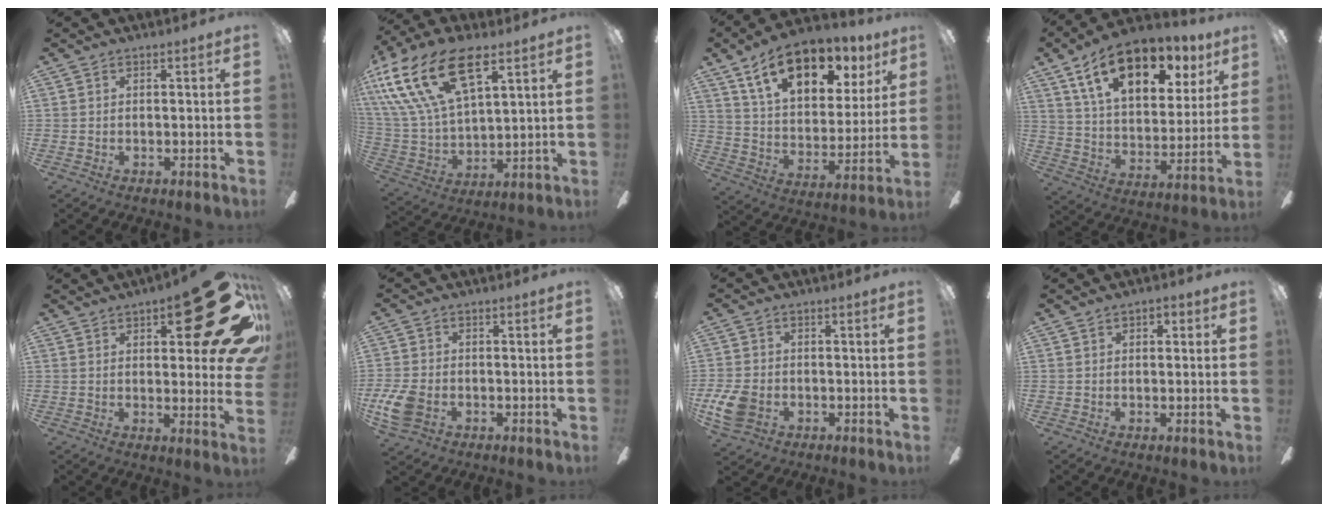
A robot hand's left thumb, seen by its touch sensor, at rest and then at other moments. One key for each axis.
{"total": 24.3, "fx": 13.1, "fy": 11.4, "fz": 16.9, "tx": -0.354, "ty": -0.060, "tz": 0.234}
{"total": 18.2, "fx": 11.5, "fy": 9.6, "fz": 10.4, "tx": -0.170, "ty": -0.056, "tz": 0.202}
{"total": 19.4, "fx": 11.7, "fy": 10.0, "fz": 11.8, "tx": -0.195, "ty": -0.056, "tz": 0.203}
{"total": 23.4, "fx": 11.1, "fy": 7.9, "fz": 19.0, "tx": -0.226, "ty": -0.071, "tz": 0.178}
{"total": 8.2, "fx": -2.6, "fy": 5.7, "fz": 5.2, "tx": -0.110, "ty": 0.005, "tz": -0.047}
{"total": 8.2, "fx": -2.5, "fy": 6.1, "fz": 4.9, "tx": -0.107, "ty": 0.008, "tz": -0.045}
{"total": 1.3, "fx": 0.4, "fy": 1.1, "fz": 0.6, "tx": -0.003, "ty": 0.002, "tz": 0.005}